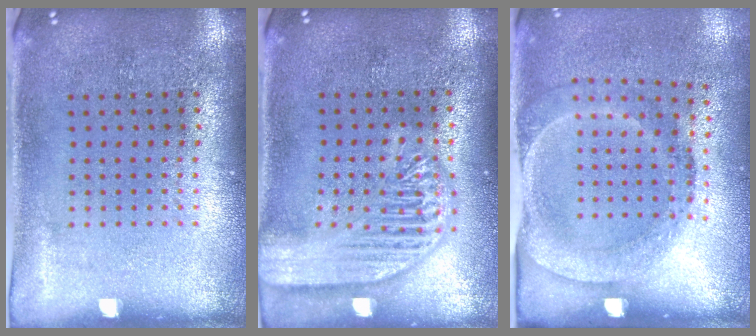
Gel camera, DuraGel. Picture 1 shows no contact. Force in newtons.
{"total": 3.5, "press": 3.5, "slide": 0.3}
{"total": 1.8, "press": 1.2, "slide": 1.4}